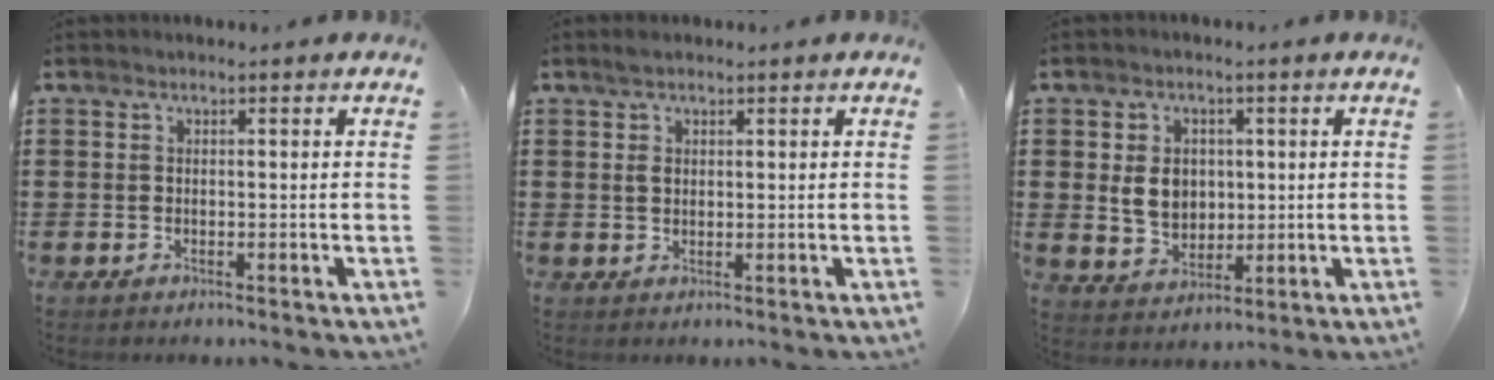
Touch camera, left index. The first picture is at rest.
{"total": 2.0, "force": [1.3, 1.0, 1.2], "torque": [-0.028, 0.005, 0.023]}
{"total": 5.7, "force": [0.7, 4.5, 3.5], "torque": [-0.072, 0.009, 0.011]}